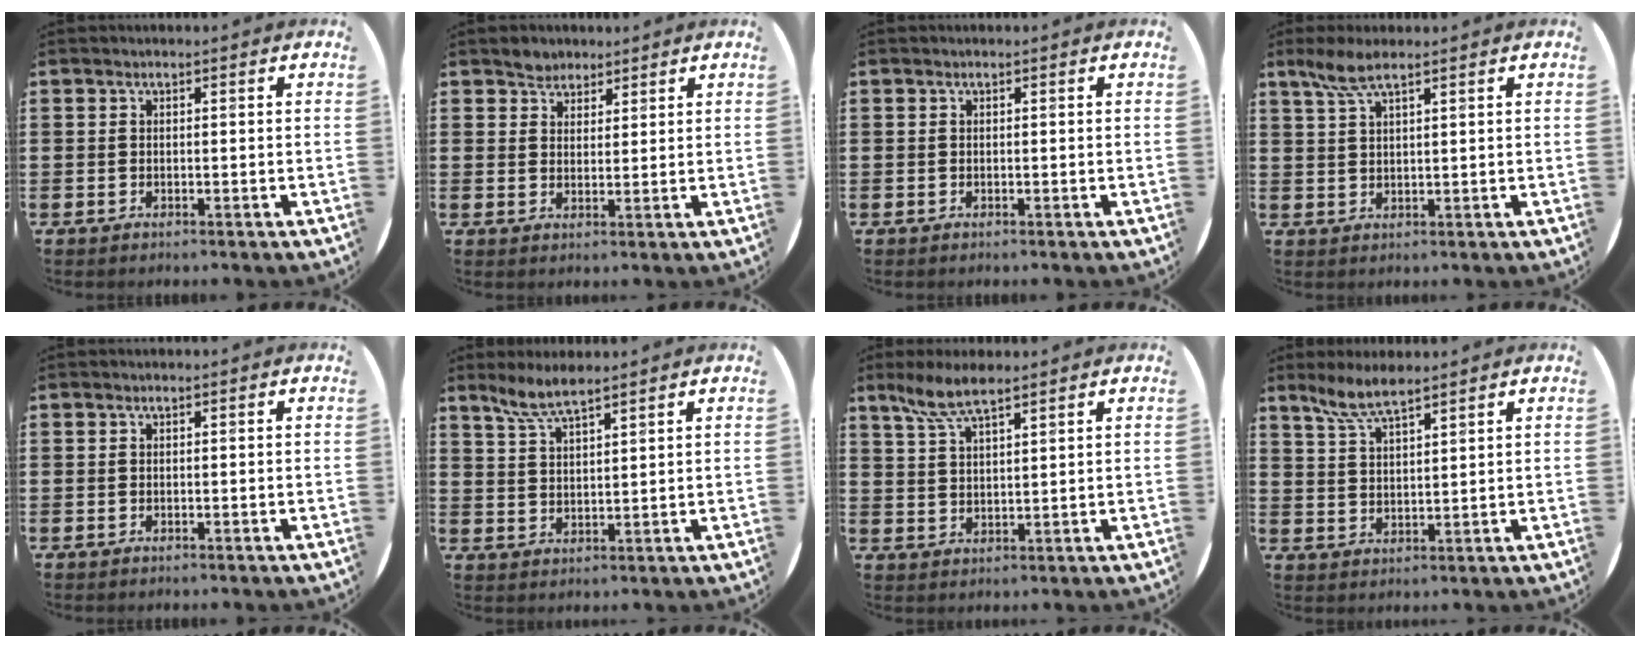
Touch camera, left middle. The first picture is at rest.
{"total": 2.6, "force": [2.3, 1.3, -0.3], "torque": [0.008, 0.001, 0.044]}
{"total": 0.0}
{"total": 4.2, "force": [2.8, 0.8, 3.0], "torque": [-0.064, 0.006, 0.050]}
{"total": 0.0}
{"total": 4.6, "force": [4.0, 0.4, 2.1], "torque": [-0.051, -0.004, 0.073]}
{"total": 5.7, "force": [4.6, 1.0, 3.3], "torque": [-0.076, -0.002, 0.084]}
{"total": 5.2, "force": [4.6, 0.6, 2.4], "torque": [-0.059, -0.005, 0.082]}